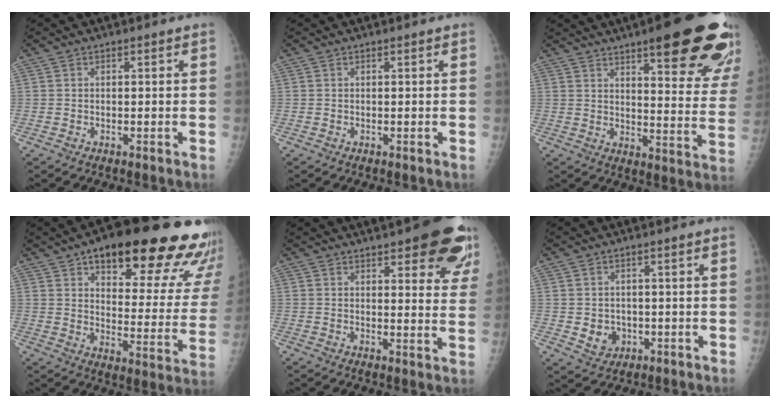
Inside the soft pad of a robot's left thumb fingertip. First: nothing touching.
{"total": 0.0}
{"total": 24.2, "force": [15.0, 5.6, 18.2], "torque": [-0.195, -0.061, 0.192]}
{"total": 27.6, "force": [17.6, 8.9, 19.3], "torque": [-0.210, -0.063, 0.231]}
{"total": 15.2, "force": [9.5, 4.8, 10.9], "torque": [-0.100, -0.040, 0.103]}
{"total": 4.0, "force": [-0.5, 3.5, 1.9], "torque": [-0.013, -0.001, 0.004]}